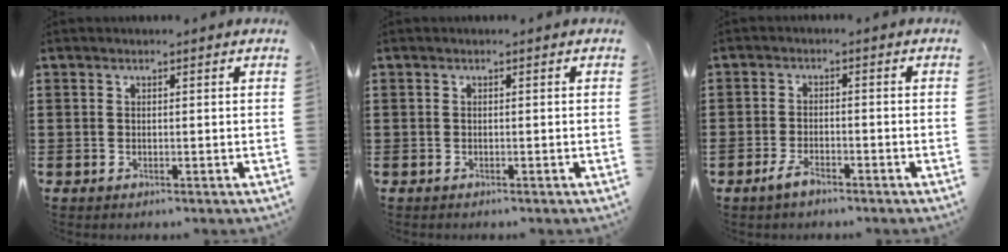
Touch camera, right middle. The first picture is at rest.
{"total": 0.0}
{"total": 3.0, "force": [-2.1, 1.0, 1.9], "torque": [-0.048, 0.001, -0.044]}